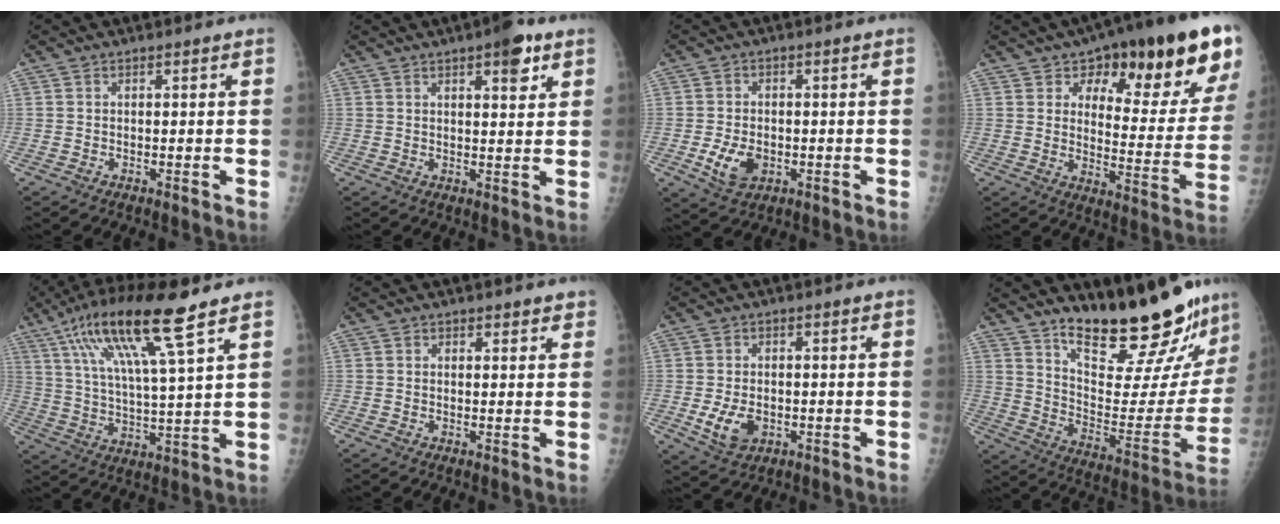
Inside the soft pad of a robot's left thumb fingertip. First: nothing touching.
{"total": 6.0, "force": [3.4, 2.0, 4.6], "torque": [-0.048, -0.012, 0.042]}
{"total": 6.3, "force": [-1.7, 4.2, 4.3], "torque": [-0.072, 0.001, -0.024]}
{"total": 23.7, "force": [13.5, 8.0, 17.8], "torque": [-0.191, -0.052, 0.187]}
{"total": 16.8, "force": [9.4, 1.9, 13.9], "torque": [-0.264, -0.024, 0.174]}
{"total": 1.5, "force": [1.2, 0.8, 0.6], "torque": [0.008, -0.006, 0.011]}
{"total": 6.0, "force": [-1.4, 4.1, 4.2], "torque": [-0.071, -0.001, -0.015]}
{"total": 24.3, "force": [19.7, 6.0, 13.0], "torque": [-0.154, -0.138, 0.288]}